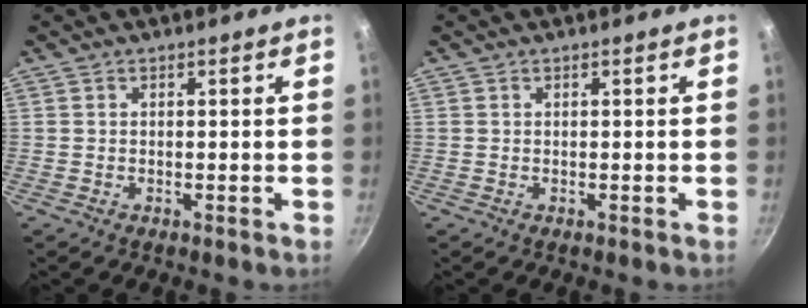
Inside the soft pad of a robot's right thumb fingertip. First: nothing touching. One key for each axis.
{"total": 0.0}